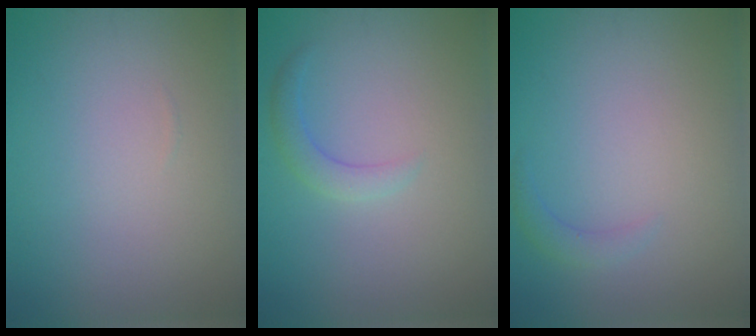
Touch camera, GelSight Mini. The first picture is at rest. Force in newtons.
{"total": 1.7, "press": 1.7, "slide": 0.1}
{"total": 1.2, "press": 1.2, "slide": 0.2}